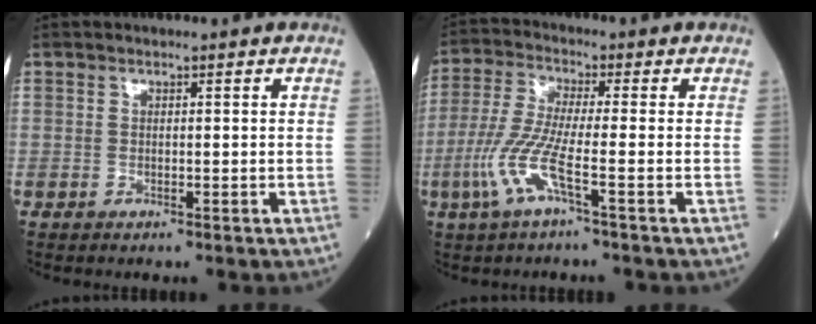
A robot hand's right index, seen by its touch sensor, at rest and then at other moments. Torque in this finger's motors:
{"motor_torque": [0.90, -0.55, 0.63, 0.11]}